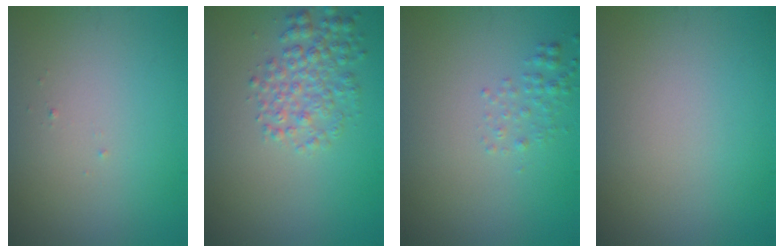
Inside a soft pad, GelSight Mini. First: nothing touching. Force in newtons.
{"total": 3.4, "press": 3.4, "slide": 0.1}
{"total": 1.3, "press": 1.3, "slide": 0.1}
{"total": 0.0}